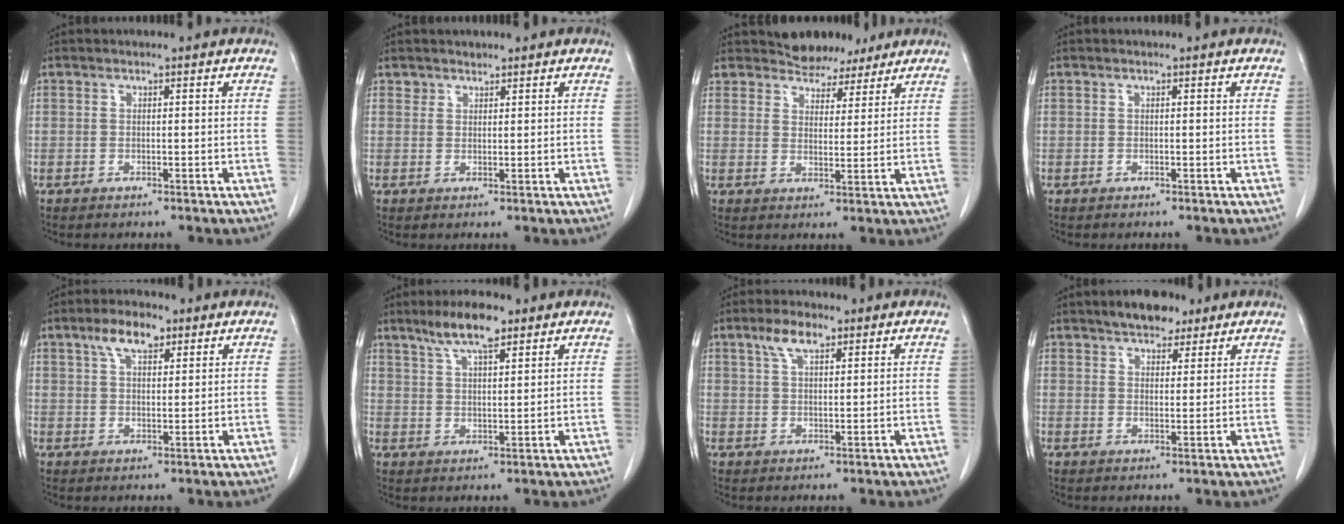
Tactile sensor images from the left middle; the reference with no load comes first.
{"total": 1.4, "force": [1.2, 0.7, -0.1], "torque": [0.009, 0.002, 0.016]}
{"total": 6.2, "force": [5.5, 2.8, 0.8], "torque": [-0.013, 0.005, 0.086]}
{"total": 0.0}
{"total": 5.5, "force": [3.3, 2.3, 3.8], "torque": [-0.073, 0.014, 0.059]}
{"total": 7.2, "force": [5.1, 1.5, 4.8], "torque": [-0.094, 0.008, 0.092]}
{"total": 4.4, "force": [2.7, 1.6, 3.1], "torque": [-0.065, 0.010, 0.053]}
{"total": 6.3, "force": [4.7, 2.7, 3.1], "torque": [-0.045, 0.011, 0.078]}